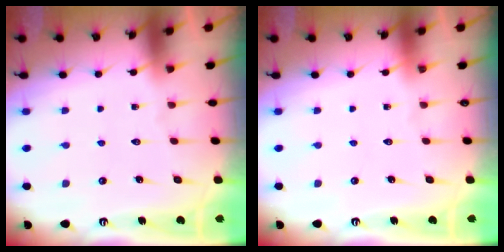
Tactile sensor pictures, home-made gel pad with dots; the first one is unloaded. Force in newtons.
{"total": 0.0}